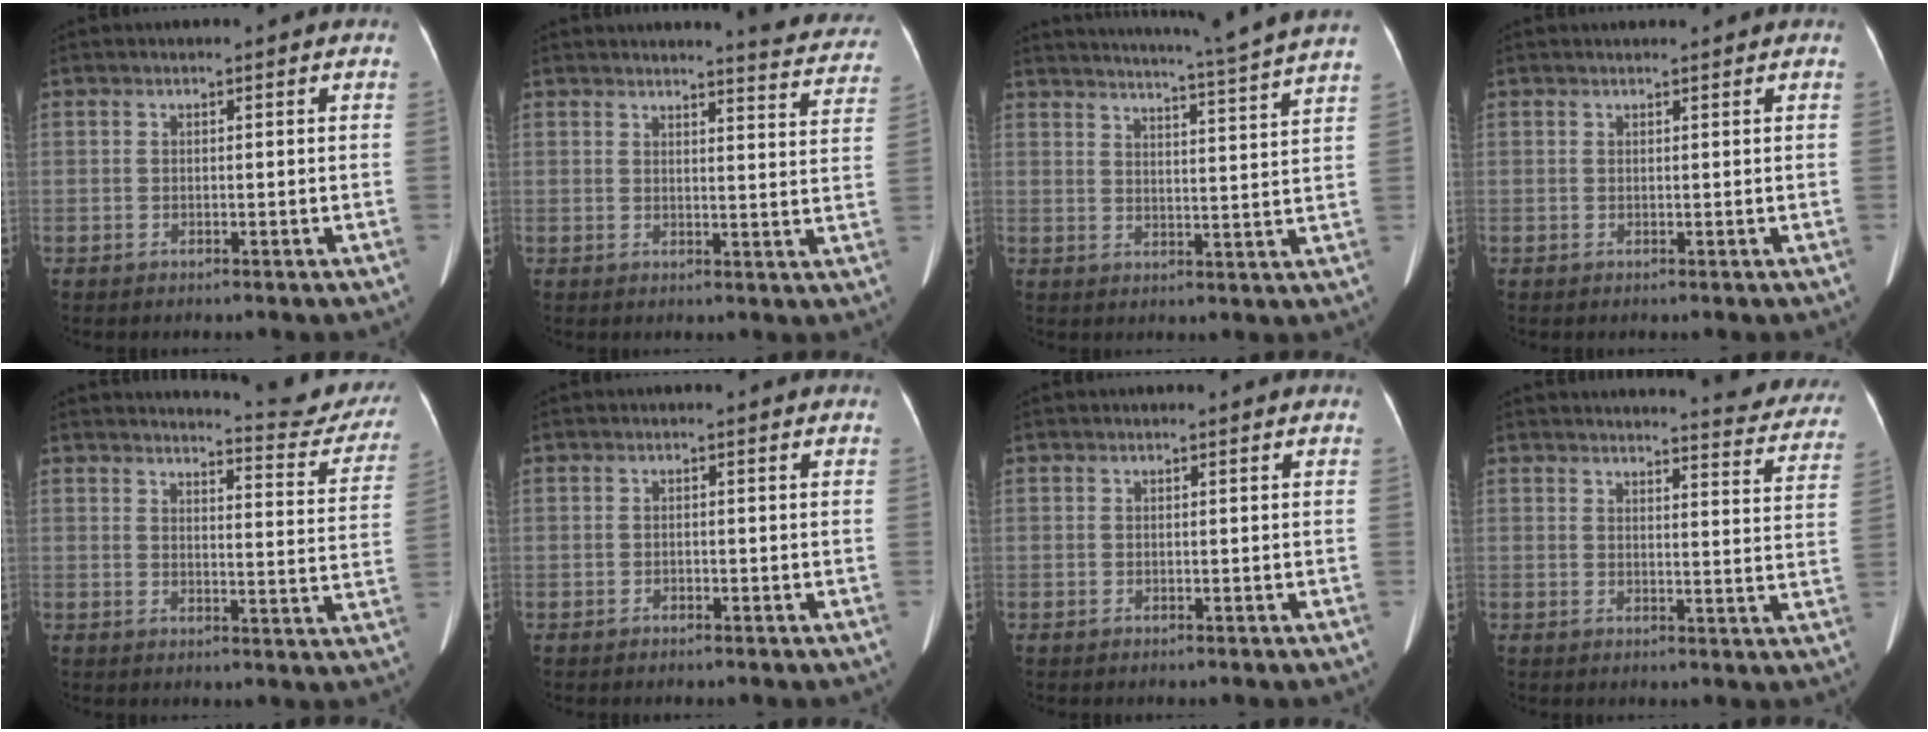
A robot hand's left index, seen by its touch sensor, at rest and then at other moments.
{"total": 9.5, "force": [9.3, 0.7, 1.9], "torque": [-0.008, -0.042, 0.084]}
{"total": 18.8, "force": [17.0, -2.4, 7.5], "torque": [-0.131, -0.055, 0.209]}
{"total": 1.5, "force": [1.5, 0.0, 0.3], "torque": [-0.007, 0.014, 0.021]}
{"total": 12.8, "force": [12.6, 1.2, 2.2], "torque": [-0.011, -0.067, 0.126]}
{"total": 0.7, "force": [-0.5, 0.4, 0.2], "torque": [-0.006, 0.000, -0.008]}
{"total": 0.0}
{"total": 12.4, "force": [12.0, 1.5, 2.7], "torque": [-0.009, -0.056, 0.111]}